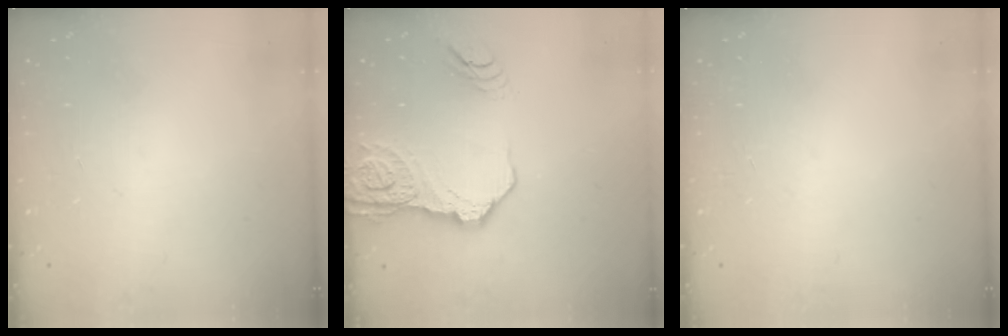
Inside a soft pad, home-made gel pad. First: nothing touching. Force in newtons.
{"total": 16.3, "press": 16.2, "slide": 2.0}
{"total": 0.0}